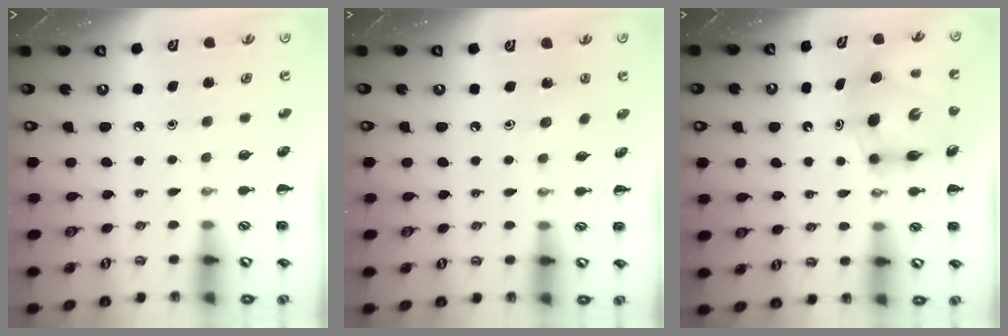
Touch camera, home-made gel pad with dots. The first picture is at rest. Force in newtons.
{"total": 4.4, "press": 4.2, "slide": 1.5}
{"total": 8.4, "press": 8.0, "slide": 2.5}